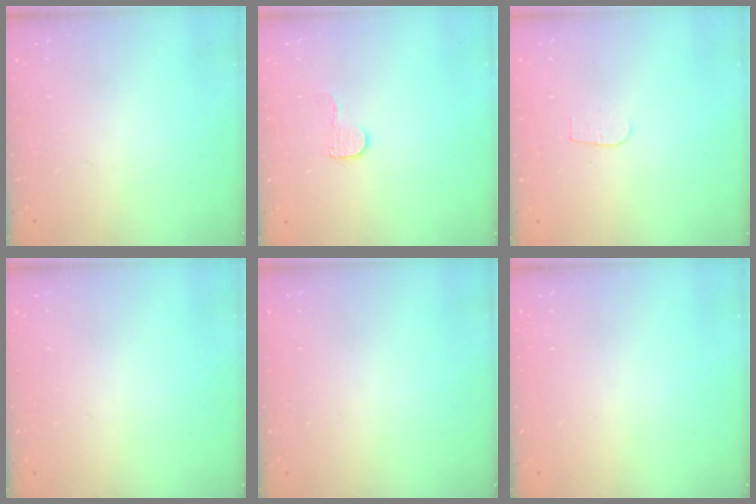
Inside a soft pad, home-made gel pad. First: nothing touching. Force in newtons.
{"total": 5.4, "press": 5.4, "slide": 0.5}
{"total": 3.7, "press": 3.6, "slide": 0.4}
{"total": 0.0}
{"total": 0.0}
{"total": 0.0}